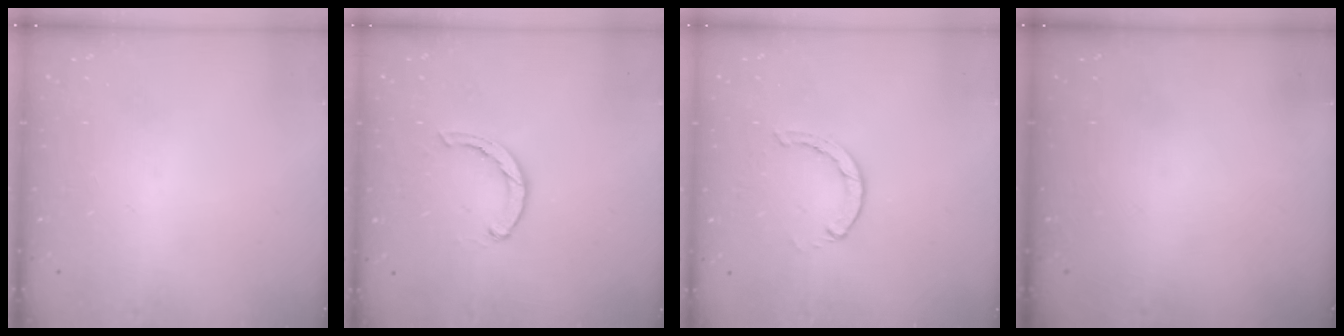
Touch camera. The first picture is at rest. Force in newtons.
{"total": 3.1, "press": 3.1, "slide": 0.3}
{"total": 1.3, "press": 1.2, "slide": 0.3}
{"total": 0.0}